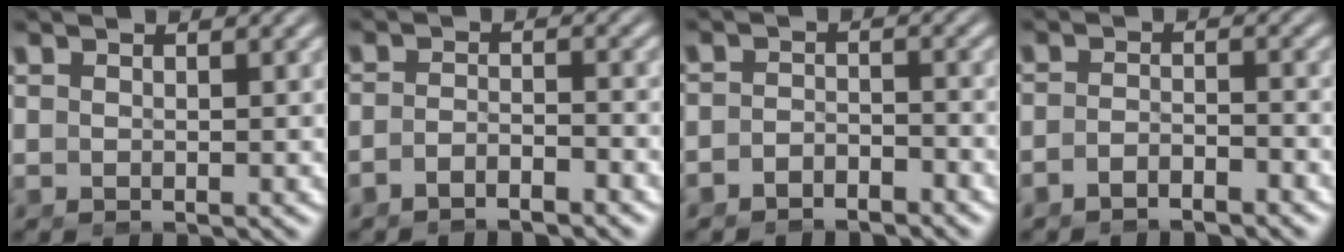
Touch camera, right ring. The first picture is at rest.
{"total": 2.8, "force": [-2.7, 0.4, 0.9], "torque": [-0.014, -0.007, -0.044]}
{"total": 2.9, "force": [-2.8, 0.9, 0.2], "torque": [-0.004, -0.012, -0.045]}
{"total": 2.8, "force": [-2.6, 0.5, 0.7], "torque": [-0.011, -0.007, -0.043]}